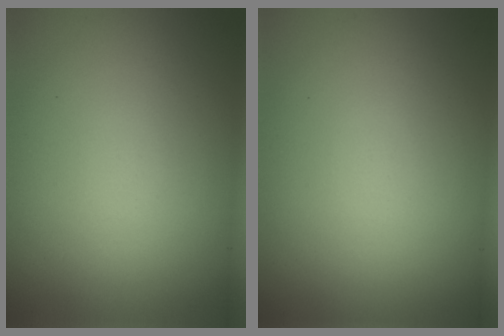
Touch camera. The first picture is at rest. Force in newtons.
{"total": 0.0}